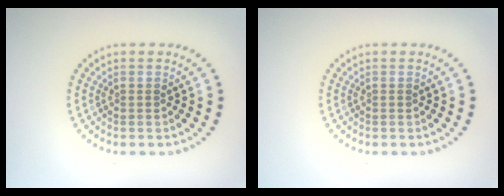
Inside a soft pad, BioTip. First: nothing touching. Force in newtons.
{"total": 0.0}